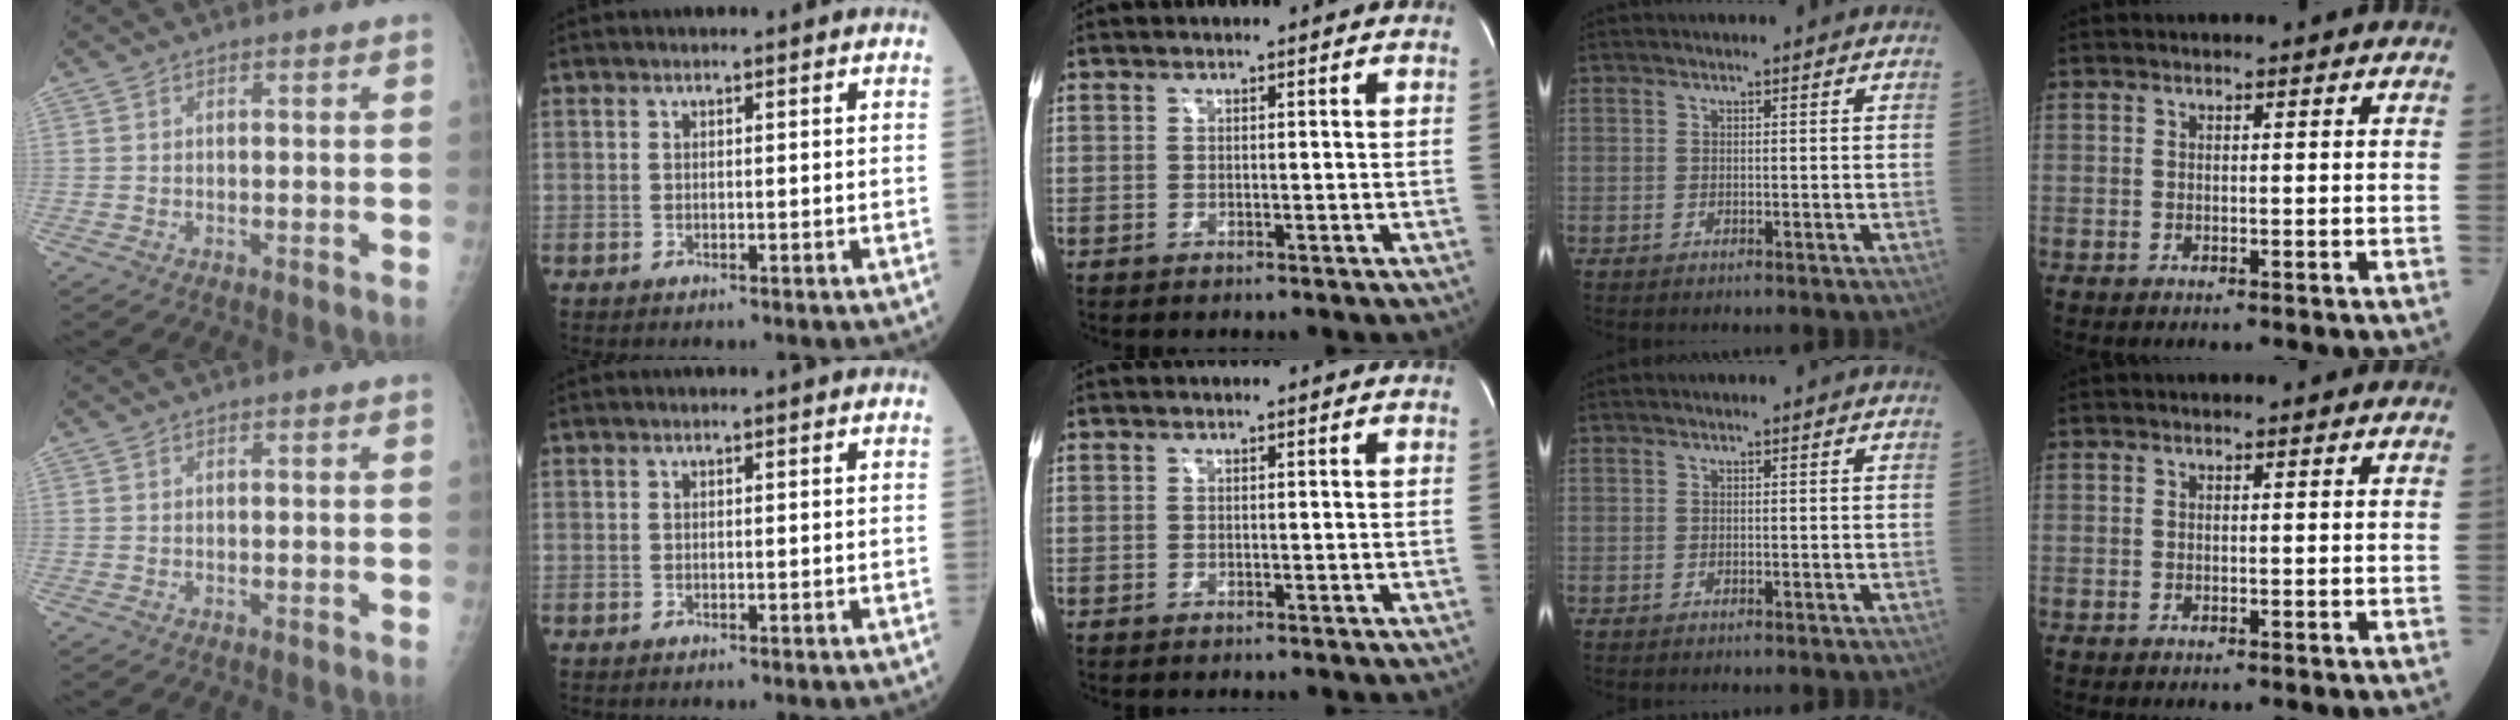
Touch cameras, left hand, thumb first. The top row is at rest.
{}